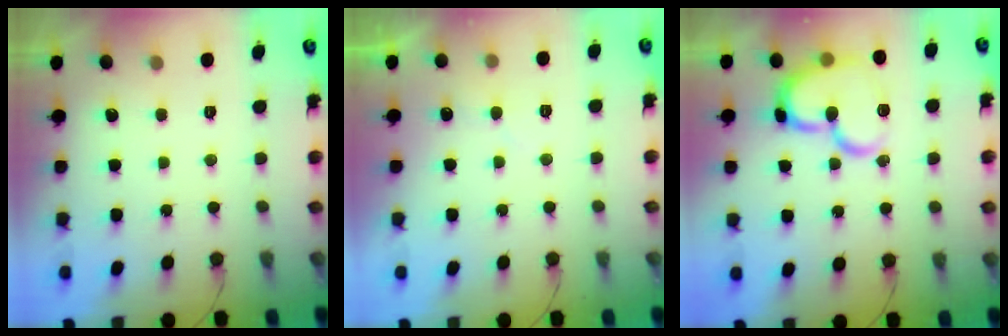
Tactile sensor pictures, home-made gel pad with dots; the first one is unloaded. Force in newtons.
{"total": 5.3, "press": 5.2, "slide": 0.5}
{"total": 16.3, "press": 16.3, "slide": 1.6}